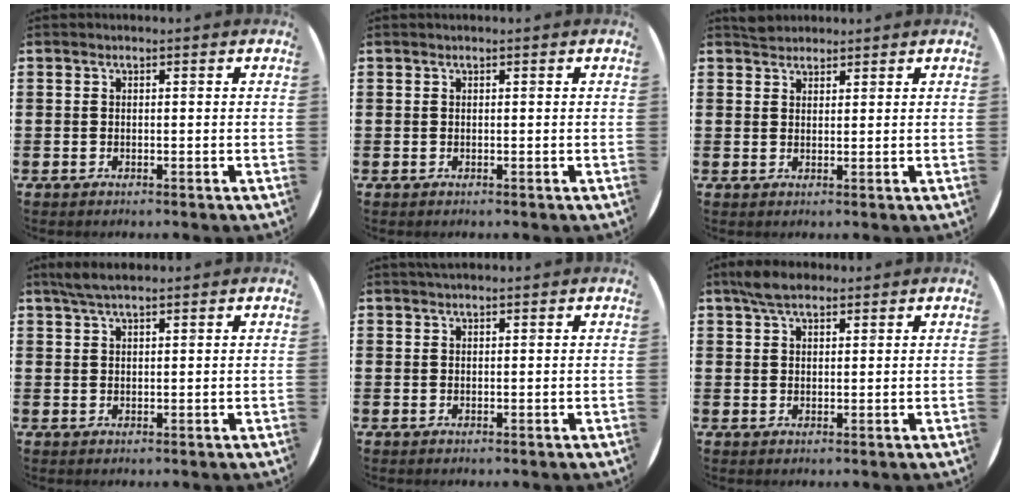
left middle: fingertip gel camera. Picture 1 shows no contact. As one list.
[{"total": 0.0}, {"total": 2.0, "force": [1.9, 0.6, -0.1], "torque": [0.005, 0.002, 0.036]}, {"total": 2.6, "force": [2.1, 0.4, 1.5], "torque": [-0.033, 0.005, 0.038]}, {"total": 0.8, "force": [0.8, 0.0, 0.1], "torque": [-0.003, 0.000, 0.016]}, {"total": 4.0, "force": [3.2, 1.5, 2.0], "torque": [-0.046, 0.006, 0.059]}]